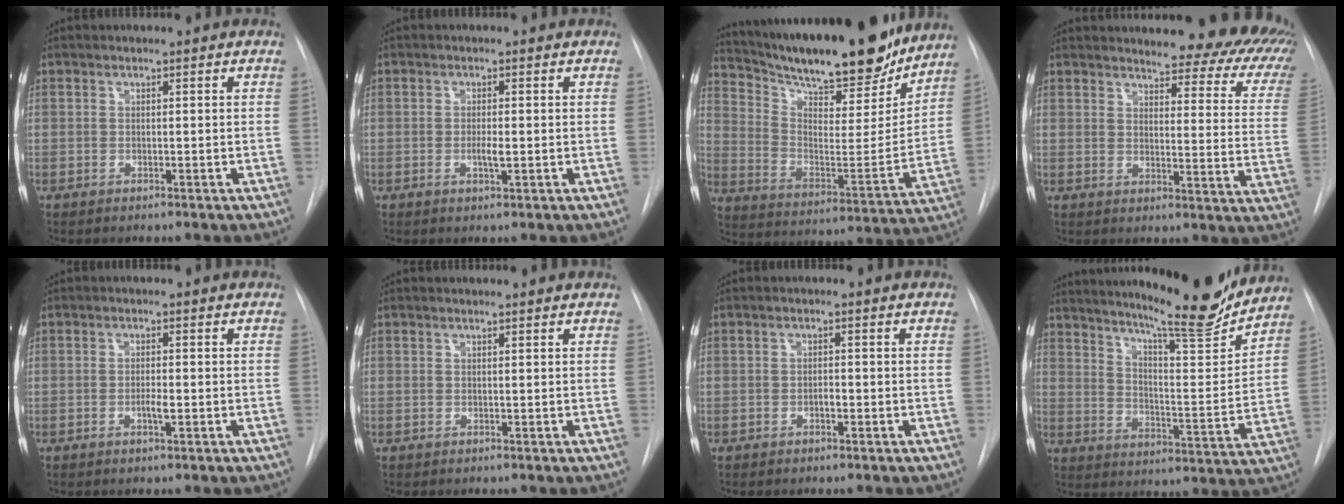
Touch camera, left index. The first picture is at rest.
{"total": 1.8, "force": [-0.3, 0.3, 1.8], "torque": [-0.034, -0.001, -0.005]}
{"total": 26.8, "force": [22.9, 5.6, 12.8], "torque": [-0.218, -0.025, 0.336]}
{"total": 18.4, "force": [16.2, 4.1, 7.7], "torque": [-0.073, -0.062, 0.164]}
{"total": 1.7, "force": [-0.5, 0.3, 1.6], "torque": [-0.028, 0.000, -0.010]}
{"total": 1.5, "force": [1.5, 0.1, 0.2], "torque": [-0.010, 0.011, 0.018]}
{"total": 0.9, "force": [-0.4, 0.4, 0.8], "torque": [-0.011, 0.002, -0.009]}
{"total": 19.7, "force": [17.7, 1.2, 8.7], "torque": [-0.135, -0.047, 0.247]}